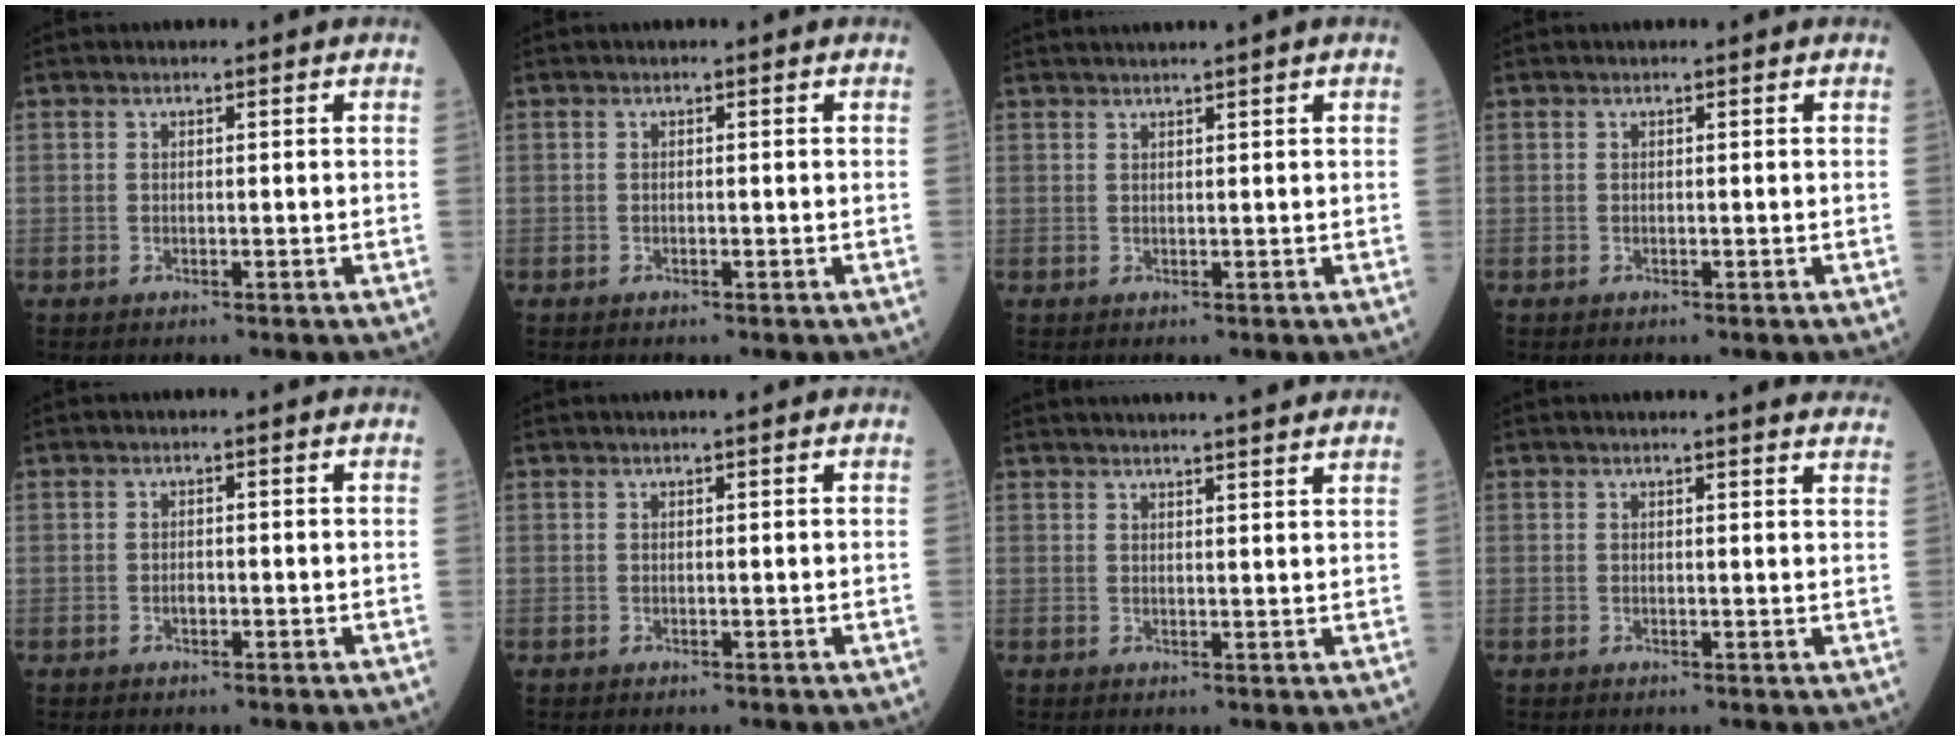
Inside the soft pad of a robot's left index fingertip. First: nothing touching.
{"total": 0.0}
{"total": 2.6, "force": [2.1, -0.9, 1.2], "torque": [-0.012, 0.013, 0.041]}
{"total": 0.0}
{"total": 0.8, "force": [-0.4, 0.4, 0.6], "torque": [-0.013, 0.001, -0.006]}
{"total": 1.4, "force": [1.1, 0.0, 0.9], "torque": [-0.011, 0.006, 0.017]}
{"total": 11.6, "force": [10.7, 0.0, 4.5], "torque": [-0.068, 0.015, 0.126]}
{"total": 9.7, "force": [9.3, 0.3, 2.7], "torque": [-0.021, -0.023, 0.078]}